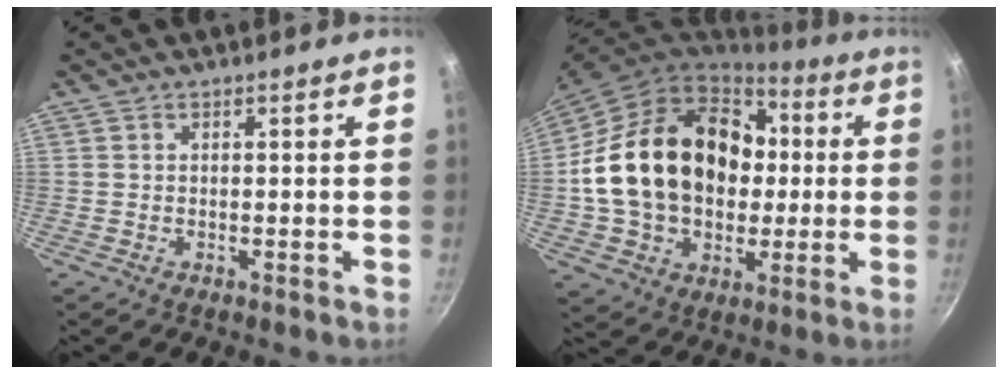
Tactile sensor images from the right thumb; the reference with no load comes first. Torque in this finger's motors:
{"motor_torque": [-0.08, 3.90, 1.59, -1.18, 0.55]}